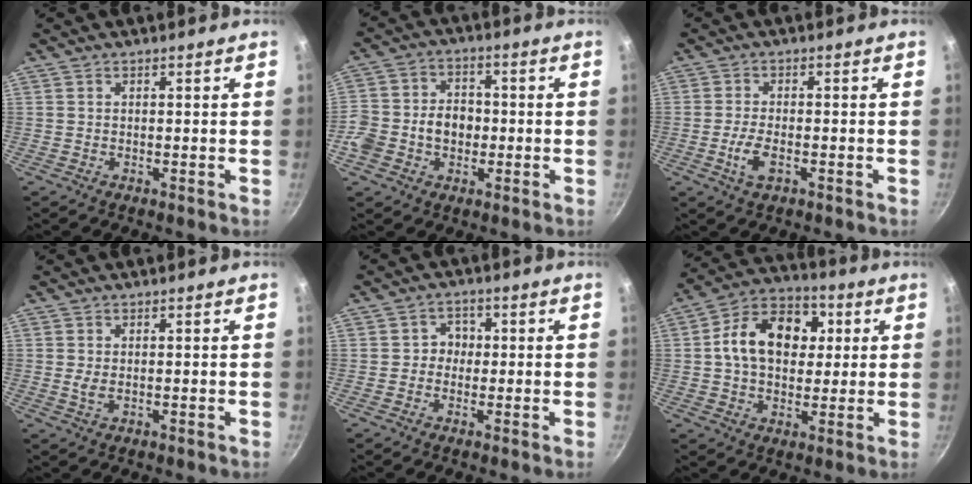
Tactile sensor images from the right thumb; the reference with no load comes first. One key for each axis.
{"total": 11.3, "fx": -1.9, "fy": 8.7, "fz": 7.0, "tx": -0.109, "ty": 0.033, "tz": -0.036}
{"total": 4.3, "fx": -1.5, "fy": 2.1, "fz": 3.4, "tx": -0.068, "ty": 0.006, "tz": -0.026}
{"total": 1.4, "fx": 0.1, "fy": 0.6, "fz": 1.3, "tx": -0.031, "ty": -0.003, "tz": 0.008}
{"total": 3.4, "fx": -0.1, "fy": 3.0, "fz": 1.5, "tx": 0.006, "ty": 0.011, "tz": -0.011}
{"total": 15.3, "fx": 2.4, "fy": 10.9, "fz": 10.5, "tx": -0.143, "ty": 0.017, "tz": 0.032}